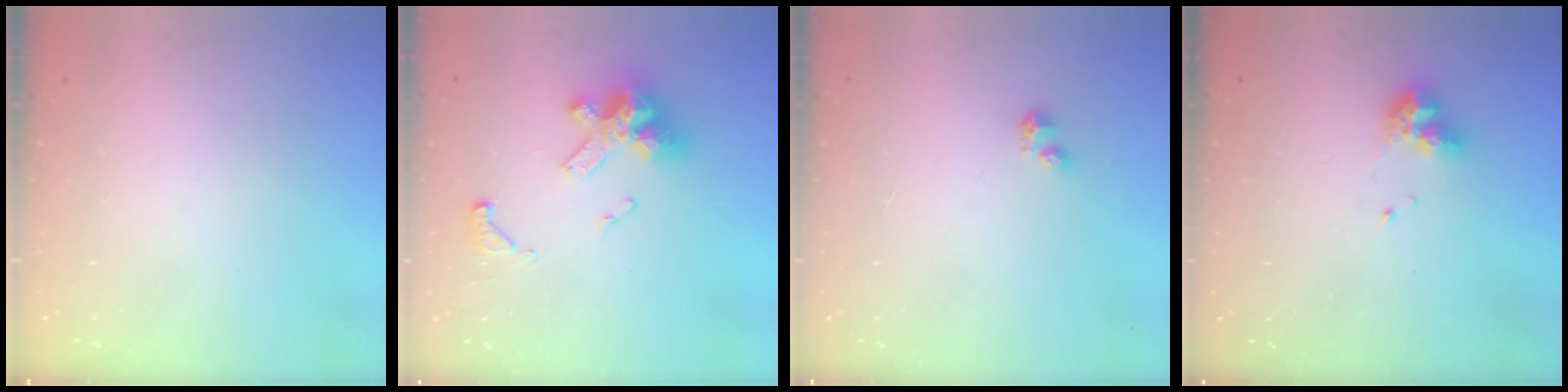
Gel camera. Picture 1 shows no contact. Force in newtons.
{"total": 13.5, "press": 13.4, "slide": 1.8}
{"total": 2.8, "press": 2.8, "slide": 0.4}
{"total": 8.2, "press": 8.1, "slide": 1.2}